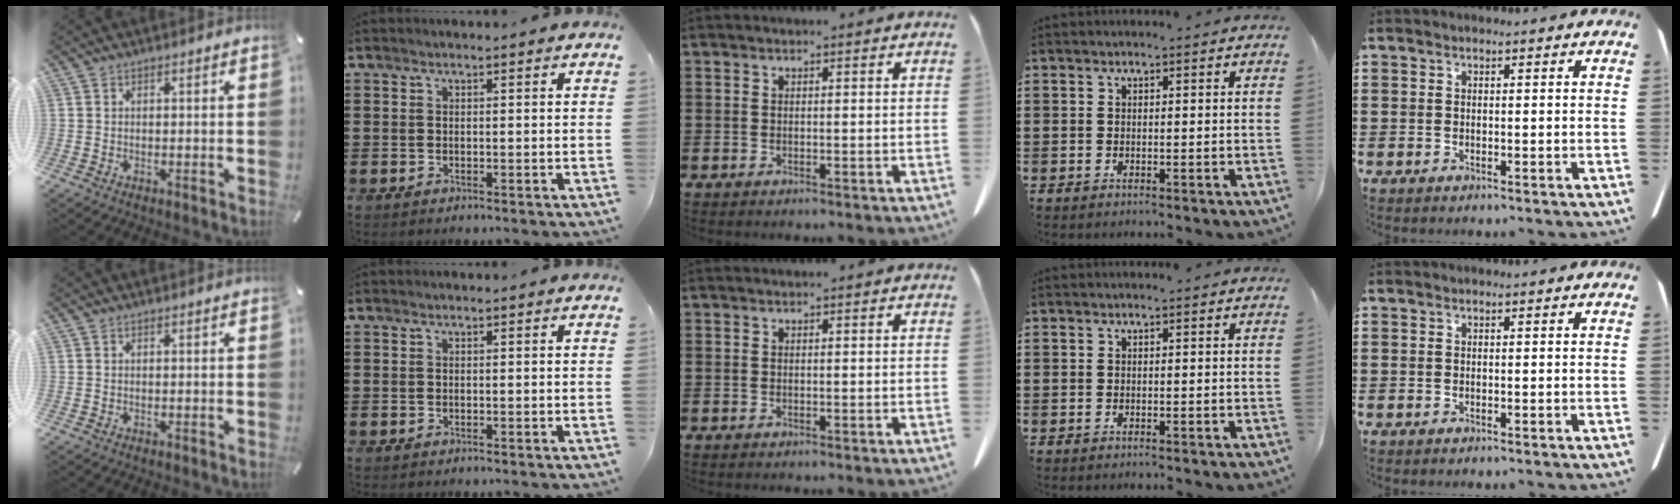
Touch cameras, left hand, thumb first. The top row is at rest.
{}